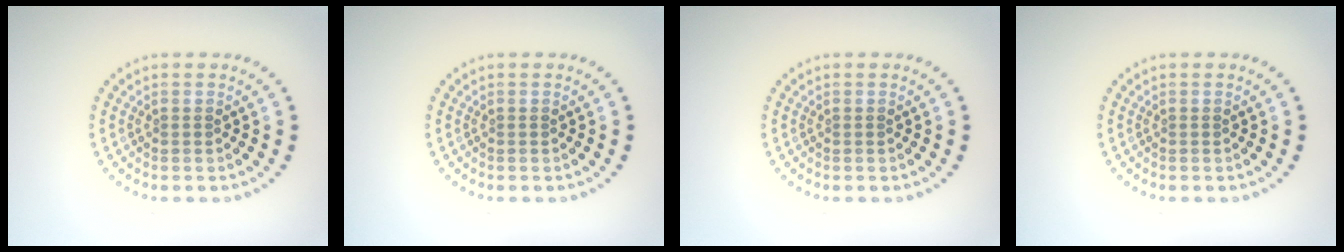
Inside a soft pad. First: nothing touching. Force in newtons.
{"total": 0.0}
{"total": 0.0}
{"total": 0.0}